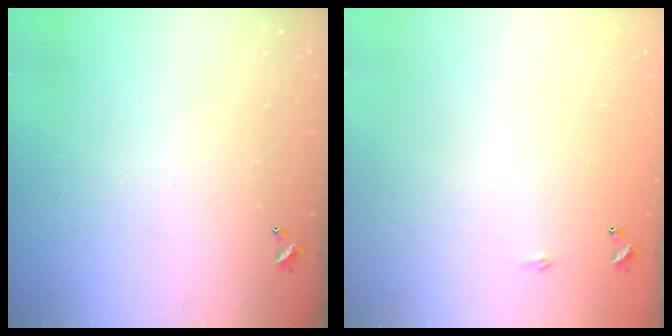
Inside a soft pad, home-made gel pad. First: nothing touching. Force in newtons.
{"total": 2.2, "press": 2.1, "slide": 0.4}